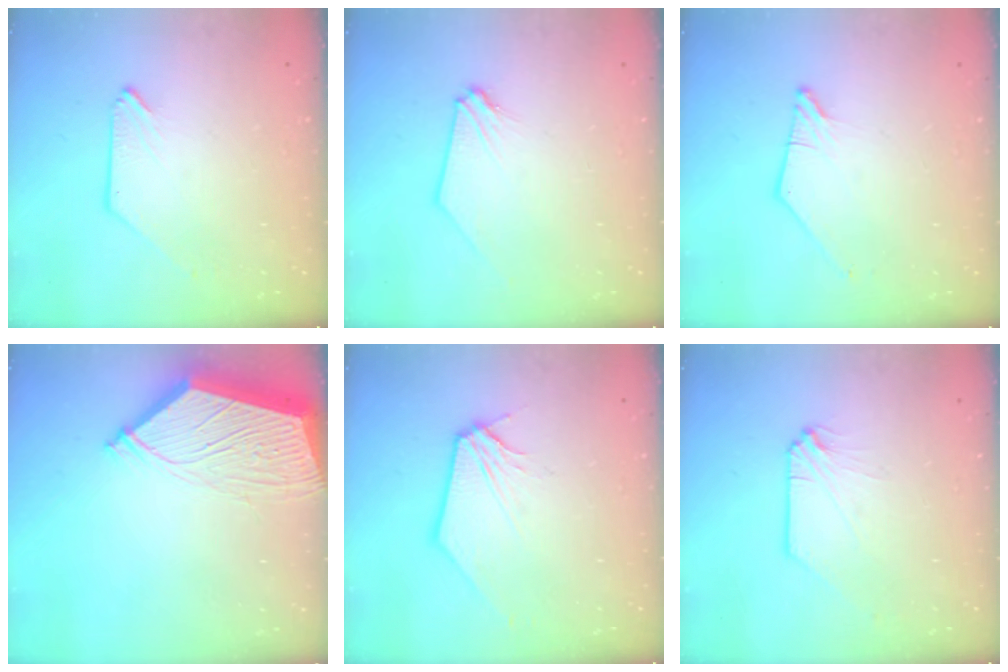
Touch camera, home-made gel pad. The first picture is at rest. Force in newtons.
{"total": 0.0}
{"total": 1.8, "press": 1.7, "slide": 0.3}
{"total": 11.7, "press": 11.6, "slide": 1.5}
{"total": 1.2, "press": 1.2, "slide": 0.3}
{"total": 0.0}